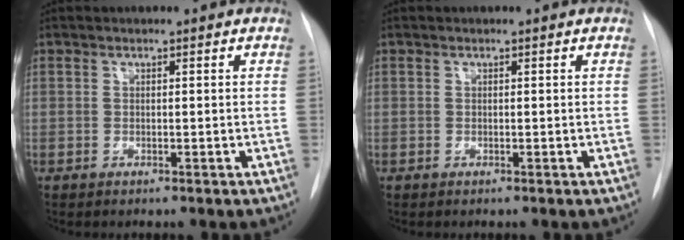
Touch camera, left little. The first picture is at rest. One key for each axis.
{"total": 0.0}